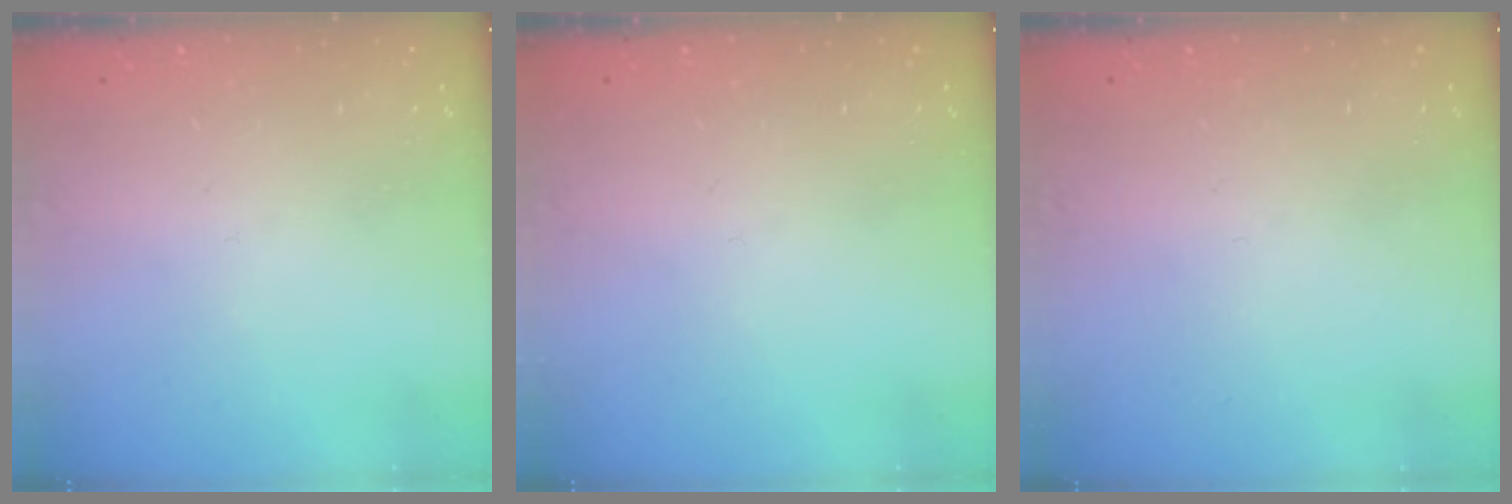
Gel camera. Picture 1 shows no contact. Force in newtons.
{"total": 0.0}
{"total": 0.0}